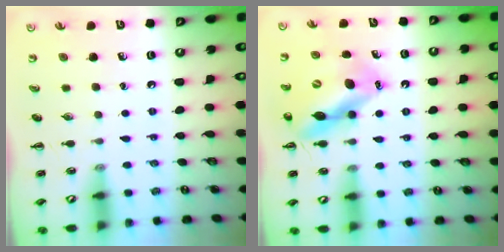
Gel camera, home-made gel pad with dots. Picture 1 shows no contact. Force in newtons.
{"total": 13.8, "press": 13.2, "slide": 4.0}